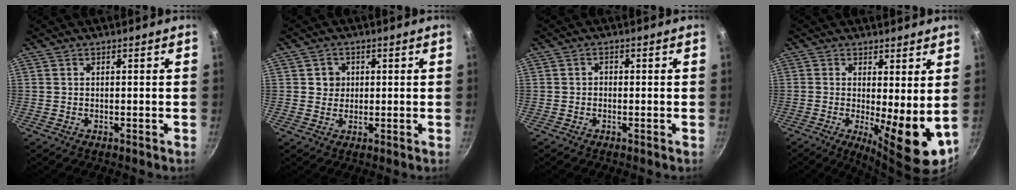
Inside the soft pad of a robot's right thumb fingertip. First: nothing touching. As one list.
[{"total": 3.0, "force": [0.6, 2.9, 0.7], "torque": [0.010, 0.002, 0.006]}, {"total": 0.9, "force": [-0.3, 0.8, 0.4], "torque": [-0.005, 0.003, -0.007]}, {"total": 10.6, "force": [-0.1, 3.1, 10.2], "torque": [-0.133, -0.020, 0.005]}]